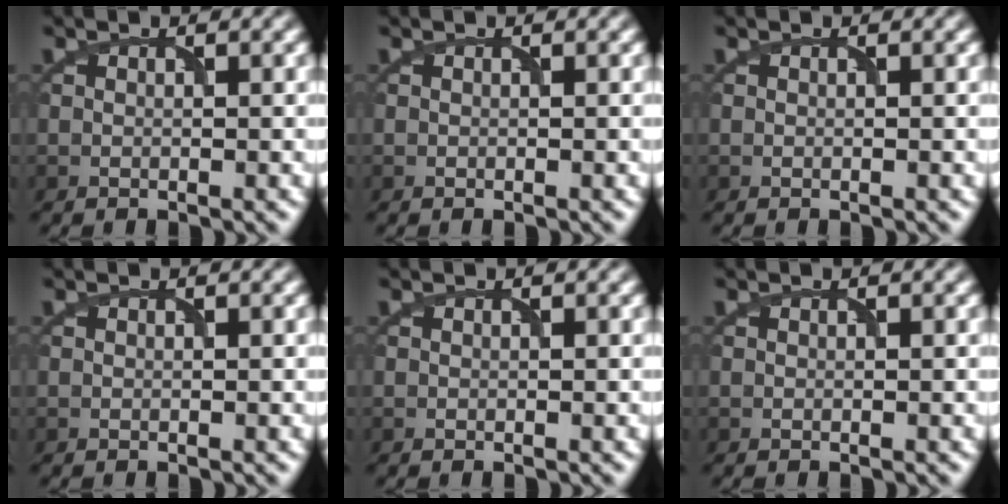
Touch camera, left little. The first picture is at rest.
{"total": 0.0}
{"total": 0.0}
{"total": 0.0}
{"total": 0.0}
{"total": 0.0}